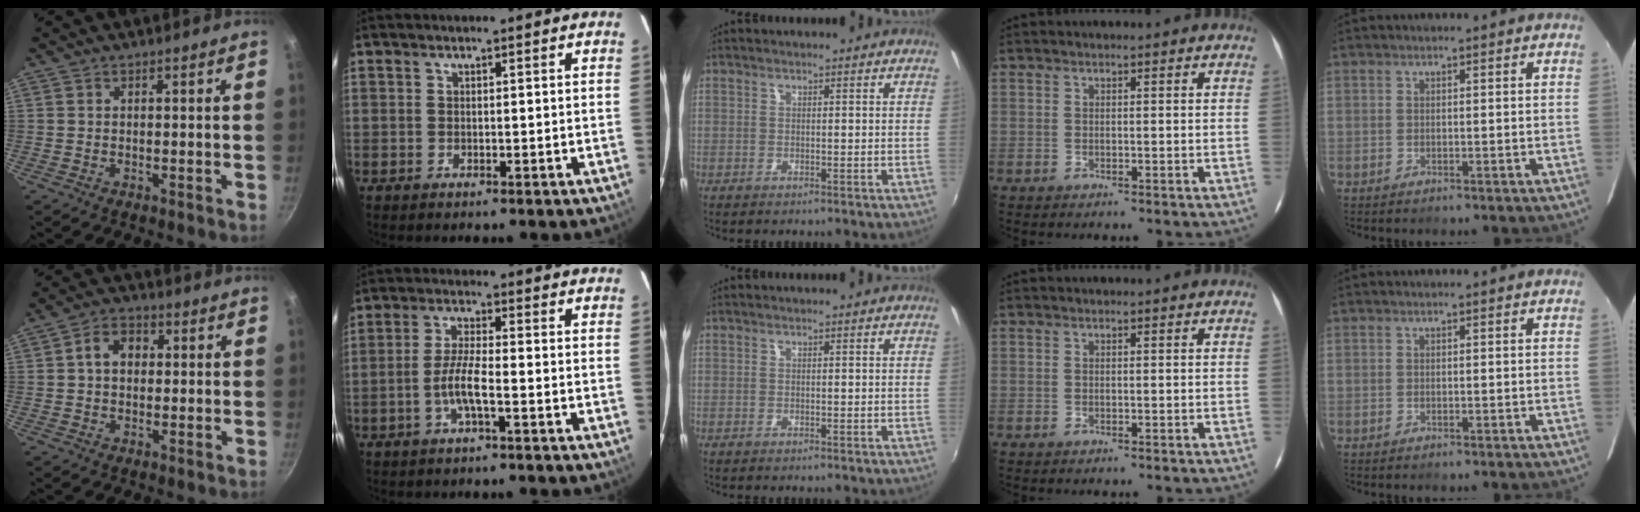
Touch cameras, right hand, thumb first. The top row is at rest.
{"thumb": {"total": 5.9, "force": [0.8, 4.5, 3.8], "torque": [-0.041, 0.015, 0.003]}, "index": {"total": 5.4, "force": [-2.2, 0.5, 4.9], "torque": [-0.103, 0.002, -0.044]}}